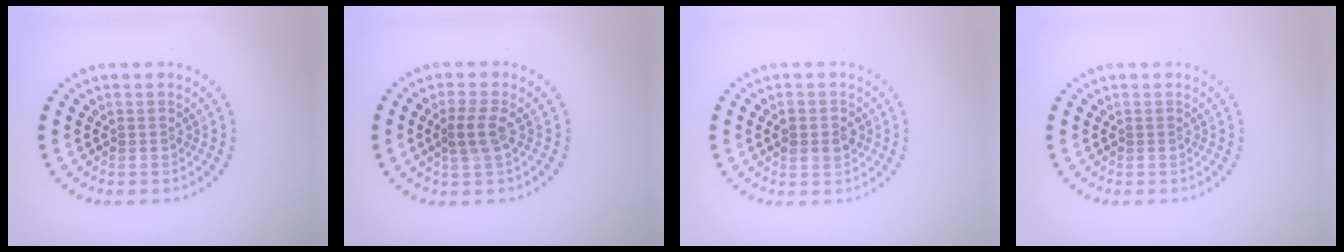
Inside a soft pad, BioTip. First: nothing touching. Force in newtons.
{"total": 2.2, "press": 2.0, "slide": 0.9}
{"total": 2.7, "press": 2.7, "slide": 0.1}
{"total": 0.0}